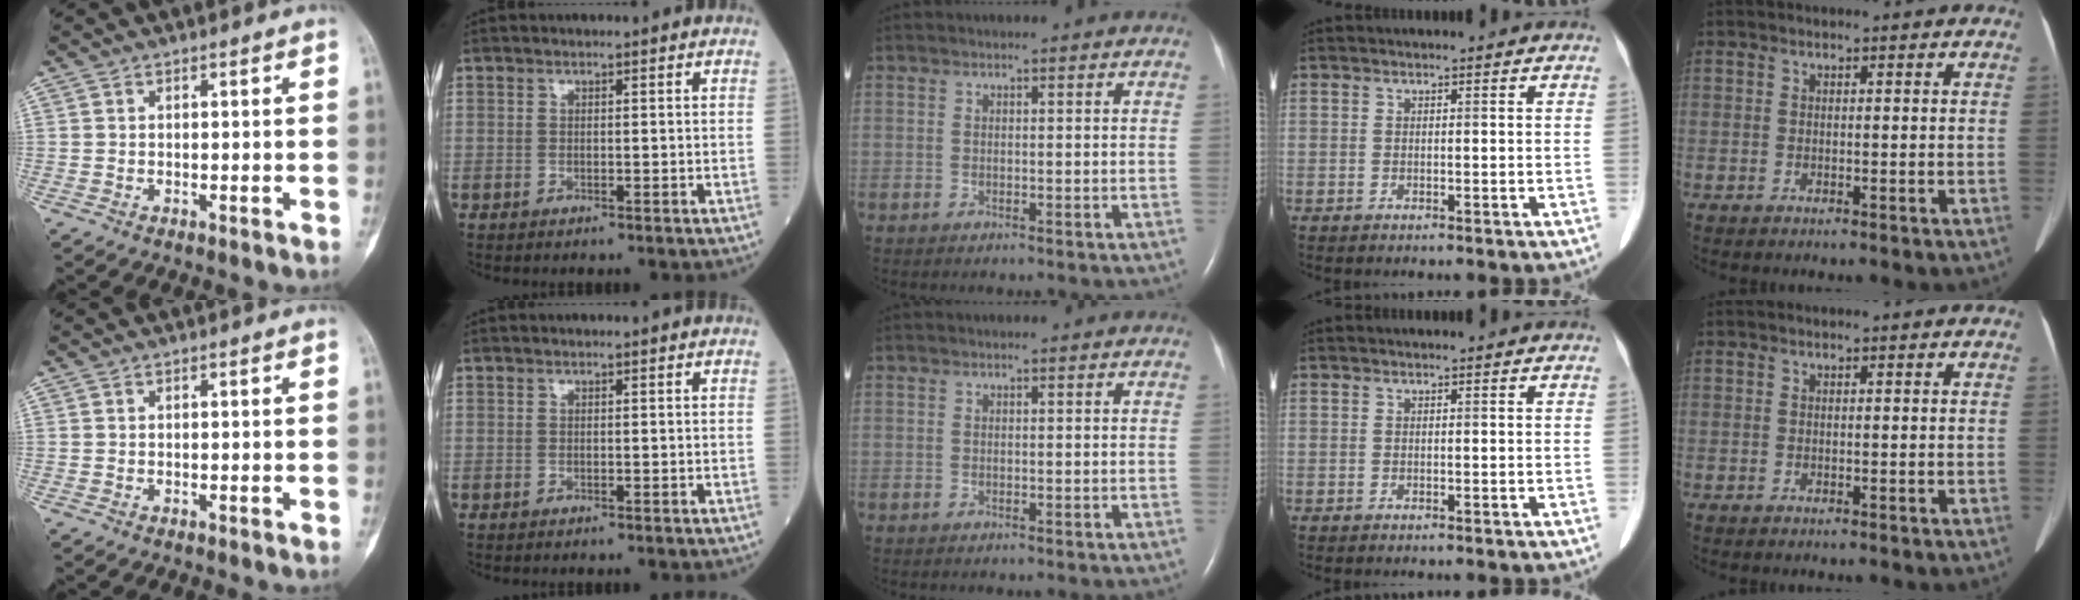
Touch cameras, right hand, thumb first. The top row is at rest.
{}